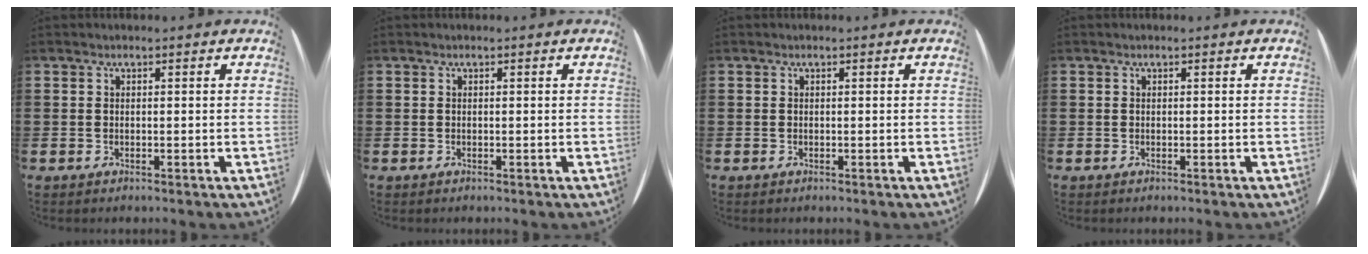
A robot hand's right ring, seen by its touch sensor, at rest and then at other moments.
{"total": 0.0}
{"total": 0.0}
{"total": 0.0}